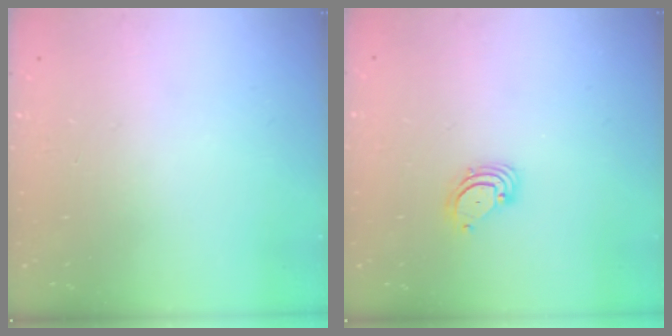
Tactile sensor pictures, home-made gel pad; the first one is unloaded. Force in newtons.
{"total": 3.5, "press": 3.5, "slide": 0.4}